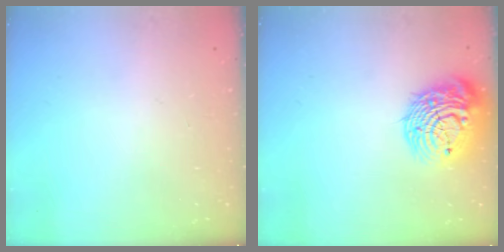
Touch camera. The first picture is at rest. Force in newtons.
{"total": 16.1, "press": 15.9, "slide": 2.6}